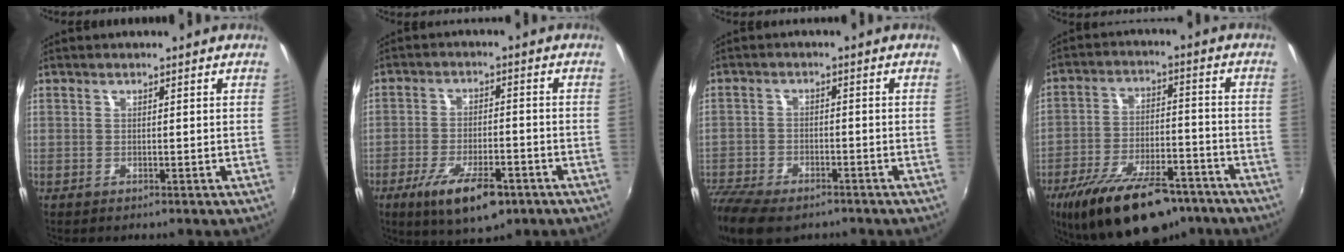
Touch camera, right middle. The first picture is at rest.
{"total": 11.0, "force": [-6.4, 3.7, 8.2], "torque": [-0.165, -0.023, -0.103]}
{"total": 13.6, "force": [-9.9, 6.2, 6.9], "torque": [-0.187, -0.043, -0.176]}
{"total": 20.9, "force": [-15.4, 8.1, 11.5], "torque": [-0.217, -0.018, -0.231]}